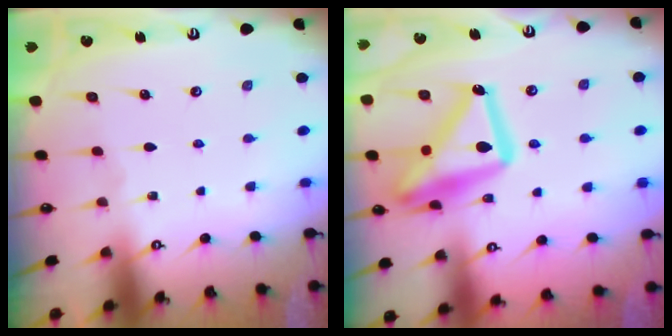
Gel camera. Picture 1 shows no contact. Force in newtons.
{"total": 19.4, "press": 19.3, "slide": 1.5}